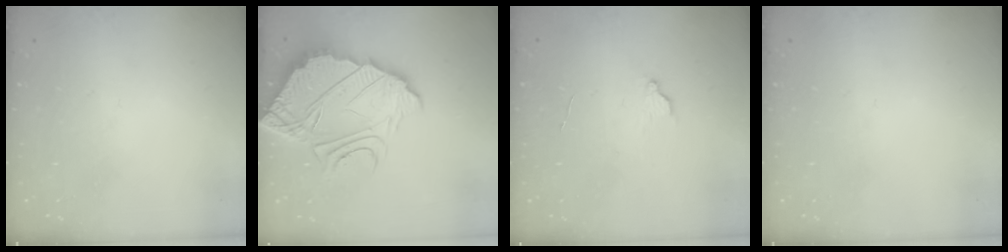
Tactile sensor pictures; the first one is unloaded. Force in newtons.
{"total": 10.2, "press": 10.1, "slide": 0.7}
{"total": 3.8, "press": 3.7, "slide": 0.4}
{"total": 0.0}